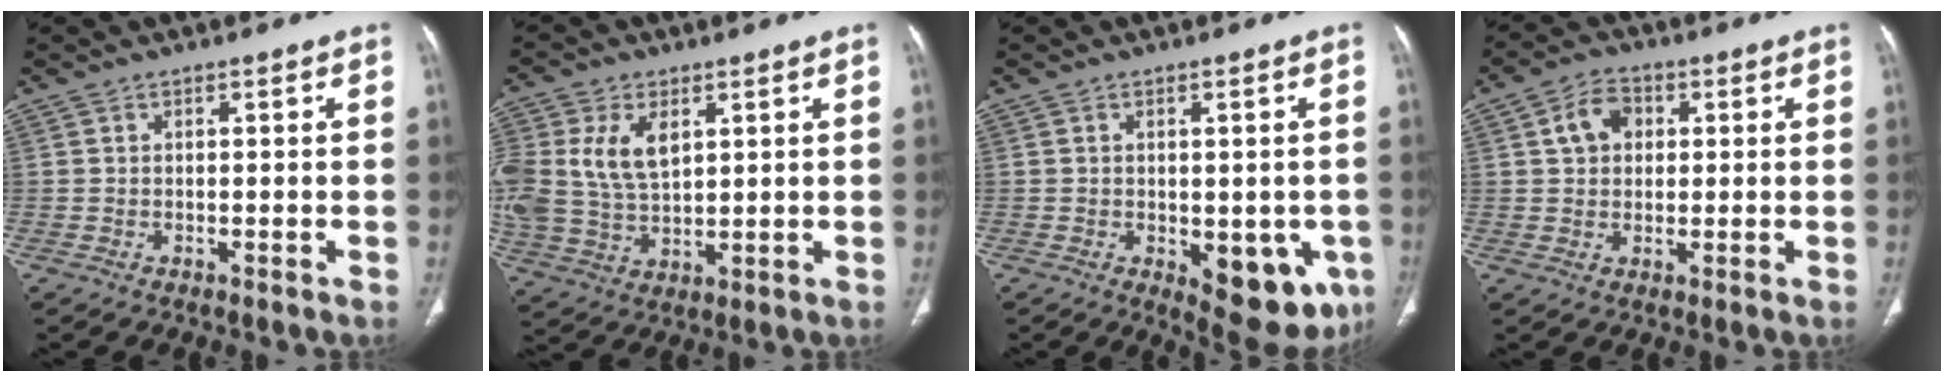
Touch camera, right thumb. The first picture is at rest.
{"total": 14.3, "force": [3.9, 9.1, 10.3], "torque": [-0.225, -0.006, 0.086]}
{"total": 12.2, "force": [-3.9, 5.9, 10.0], "torque": [-0.096, -0.009, -0.035]}
{"total": 6.2, "force": [1.6, 4.8, 3.7], "torque": [-0.051, 0.007, 0.022]}